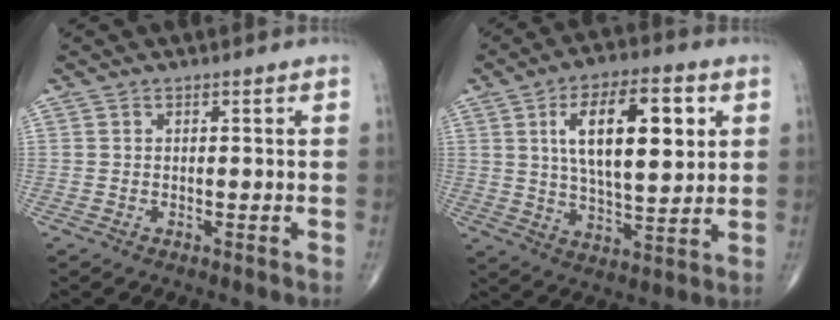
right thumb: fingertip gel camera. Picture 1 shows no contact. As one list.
[{"total": 16.9, "force": [4.7, 7.1, 14.6], "torque": [-0.220, -0.011, 0.079]}]